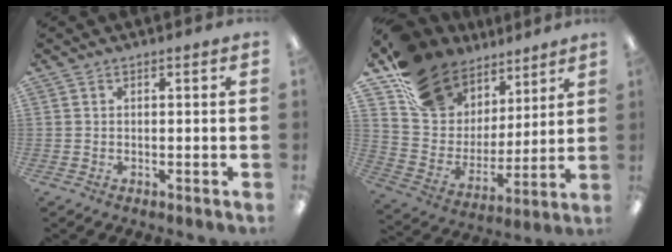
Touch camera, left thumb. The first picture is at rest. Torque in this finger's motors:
{"motor_torque": [1.24, 0.37, 1.39, -1.37, 0.30]}